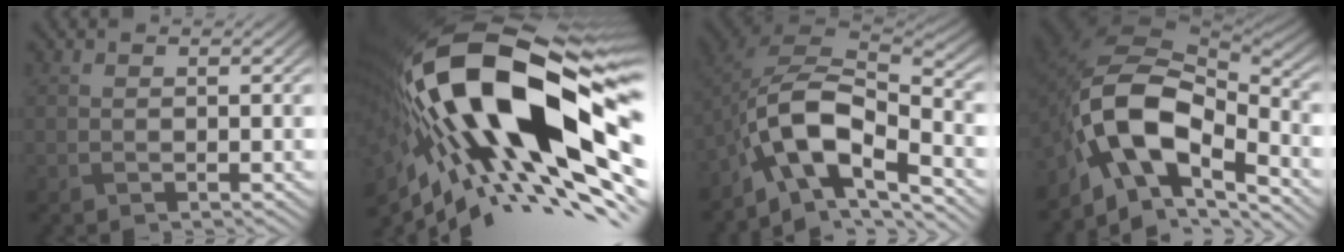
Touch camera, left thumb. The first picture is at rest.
{"total": 23.1, "force": [-2.0, 9.7, 20.8], "torque": [-0.404, -0.029, -0.044]}
{"total": 11.8, "force": [-6.2, 5.5, 8.5], "torque": [-0.156, -0.008, -0.129]}
{"total": 13.4, "force": [-5.4, 7.4, 9.9], "torque": [-0.187, -0.015, -0.110]}